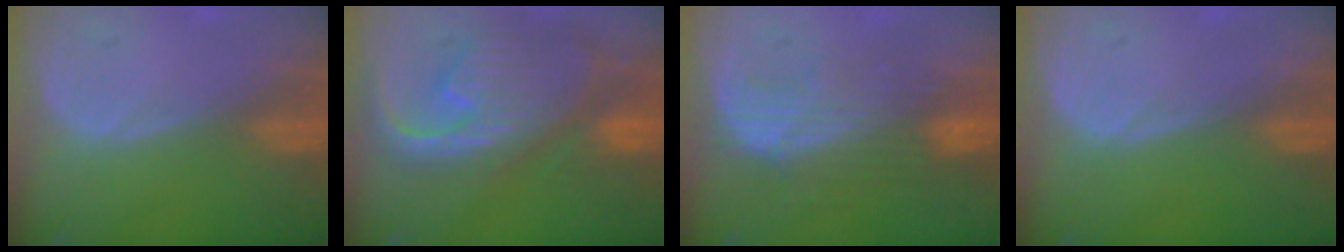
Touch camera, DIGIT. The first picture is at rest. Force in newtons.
{"total": 12.5, "press": 10.7, "slide": 6.5}
{"total": 7.2, "press": 7.0, "slide": 1.5}
{"total": 0.0}